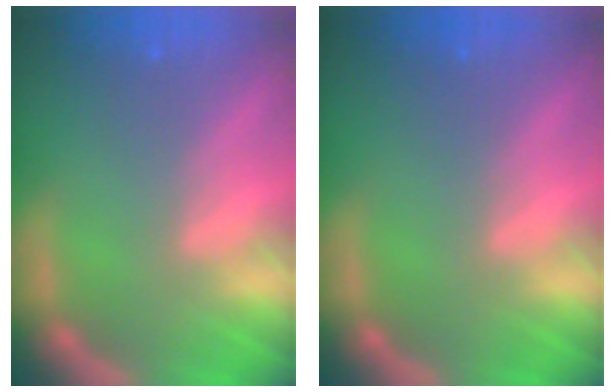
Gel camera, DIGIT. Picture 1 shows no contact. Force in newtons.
{"total": 0.0}